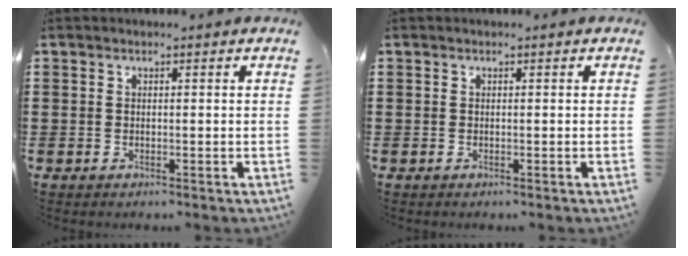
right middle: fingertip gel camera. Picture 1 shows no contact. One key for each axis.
{"total": 0.0}